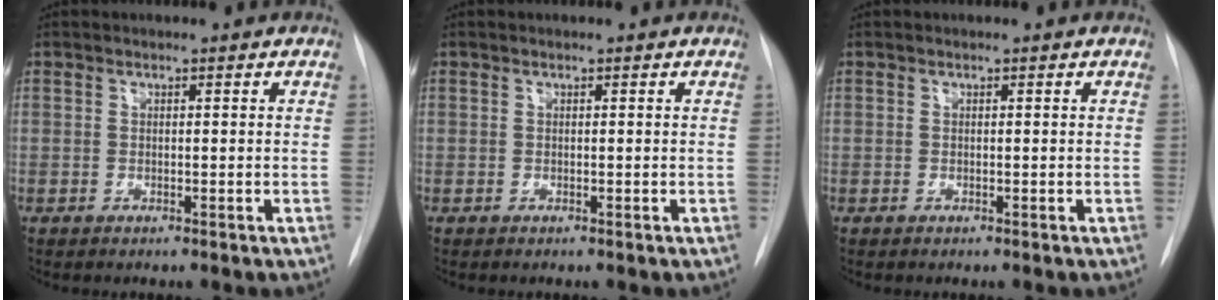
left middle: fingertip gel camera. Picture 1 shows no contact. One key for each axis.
{"total": 0.0}
{"total": 0.0}